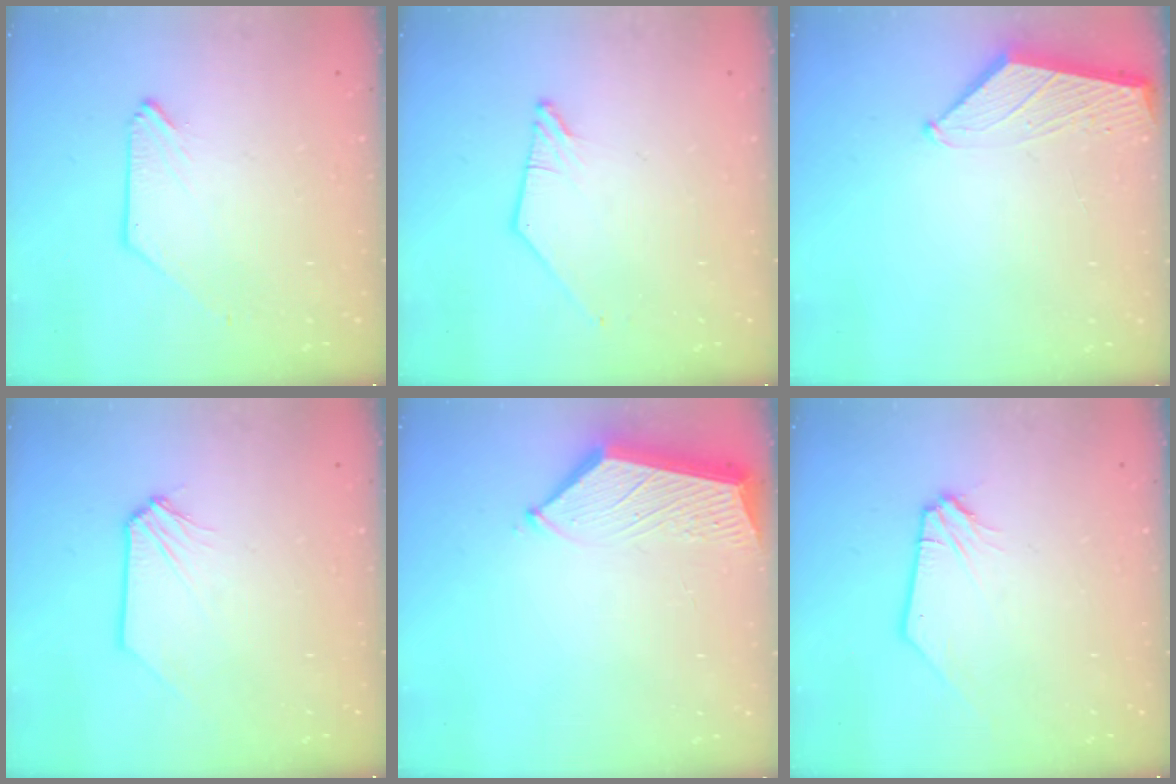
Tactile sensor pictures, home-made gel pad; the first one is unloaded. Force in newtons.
{"total": 0.8, "press": 0.8, "slide": 0.2}
{"total": 1.5, "press": 1.4, "slide": 0.2}
{"total": 1.0, "press": 1.0, "slide": 0.2}
{"total": 5.3, "press": 5.3, "slide": 0.4}
{"total": 1.4, "press": 1.3, "slide": 0.3}